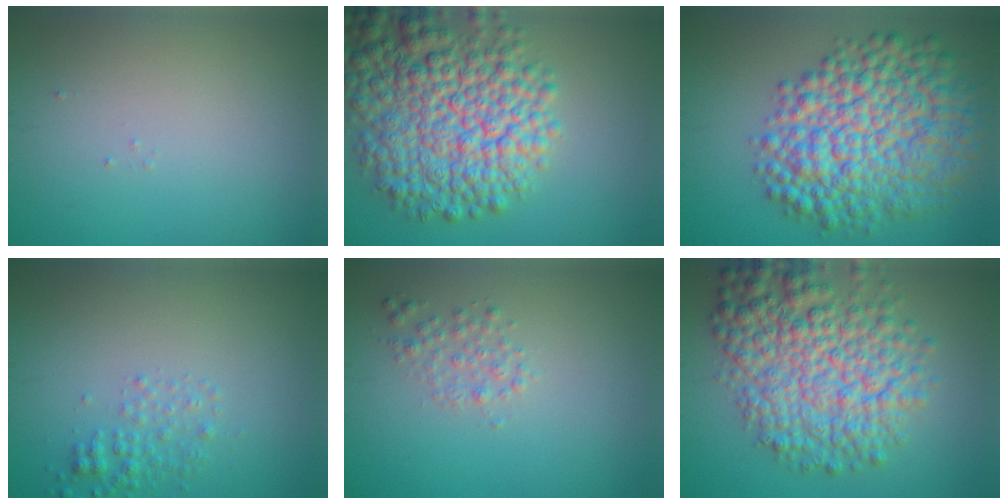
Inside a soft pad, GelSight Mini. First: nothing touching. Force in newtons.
{"total": 10.7, "press": 10.7, "slide": 0.4}
{"total": 11.6, "press": 11.6, "slide": 0.3}
{"total": 1.8, "press": 1.8, "slide": 0.1}
{"total": 1.5, "press": 1.5, "slide": 0.1}
{"total": 9.4, "press": 9.4, "slide": 0.3}